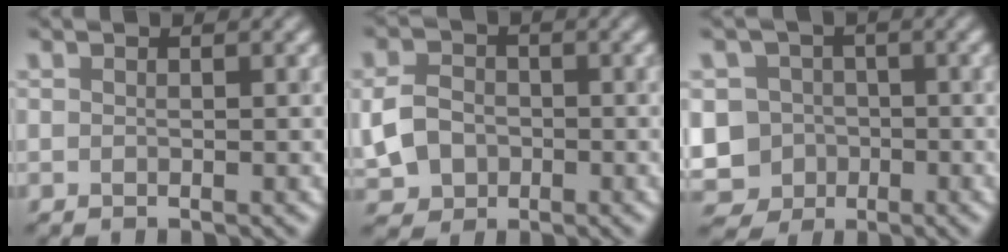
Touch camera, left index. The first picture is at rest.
{"total": 4.3, "force": [-0.8, 3.4, 2.5], "torque": [-0.062, -0.001, -0.017]}
{"total": 9.5, "force": [-3.2, 8.5, 2.8], "torque": [-0.063, -0.004, -0.087]}